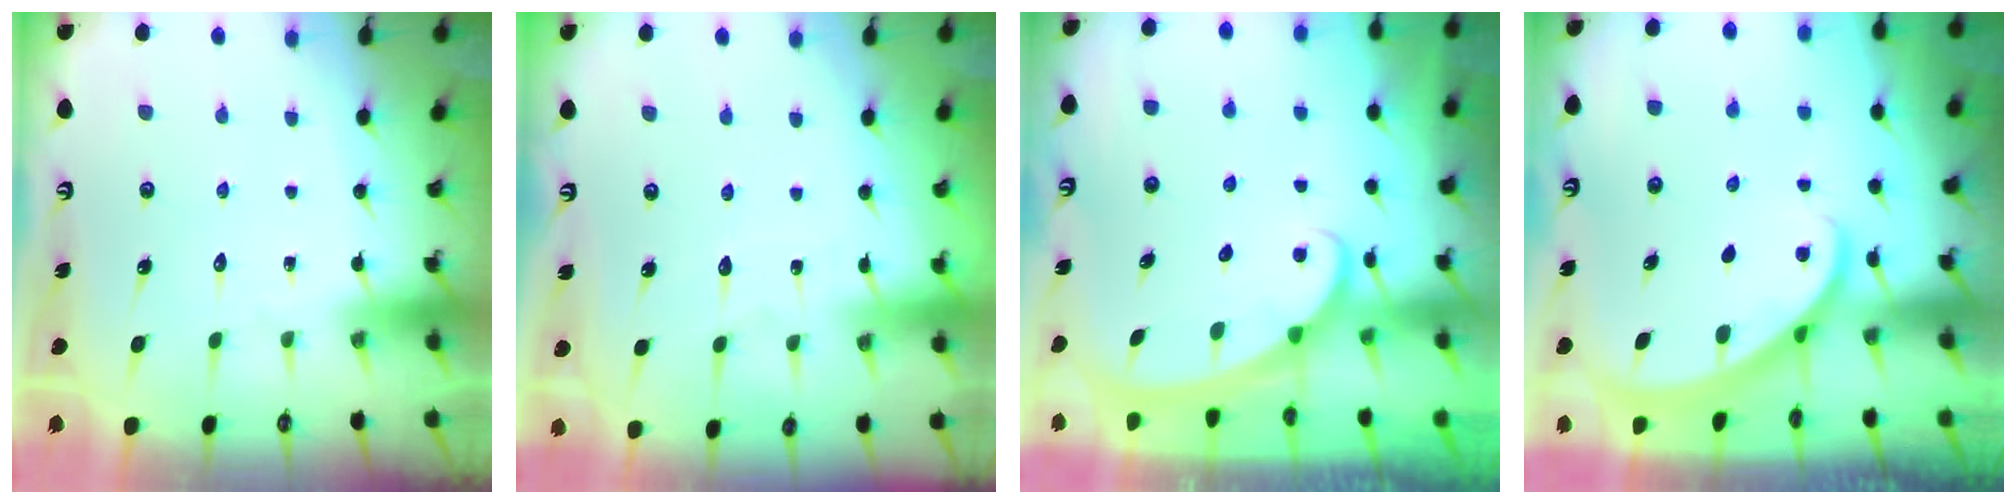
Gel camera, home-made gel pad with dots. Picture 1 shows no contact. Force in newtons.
{"total": 2.8, "press": 2.8, "slide": 0.1}
{"total": 2.6, "press": 2.6, "slide": 0.3}
{"total": 2.1, "press": 2.1, "slide": 0.2}